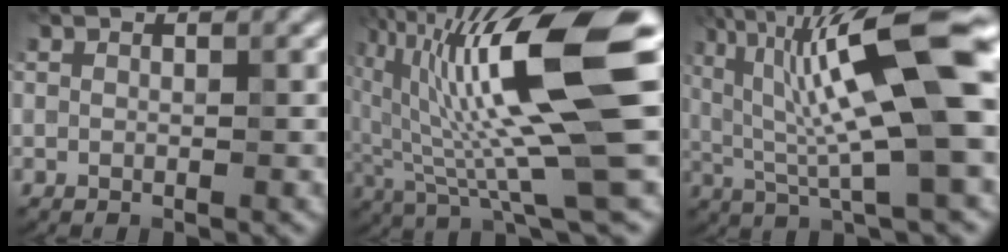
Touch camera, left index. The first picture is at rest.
{"total": 15.8, "force": [3.2, 2.8, 15.2], "torque": [-0.244, 0.008, 0.055]}
{"total": 14.7, "force": [3.5, 3.0, 13.9], "torque": [-0.218, 0.017, 0.058]}